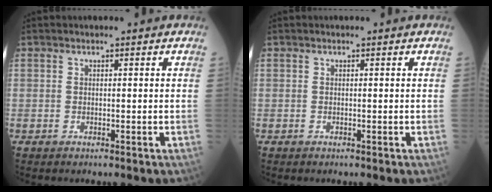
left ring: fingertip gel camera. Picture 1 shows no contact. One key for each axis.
{"total": 0.0}